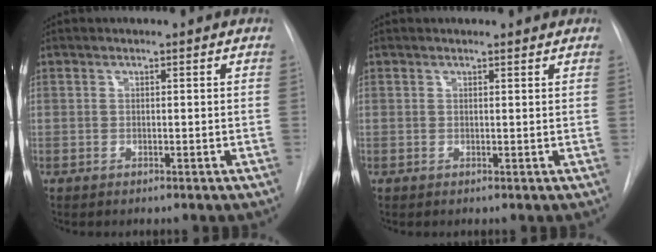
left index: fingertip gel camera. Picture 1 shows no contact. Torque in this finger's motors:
{"motor_torque": [0.11, -0.11, -0.15, 0.00]}